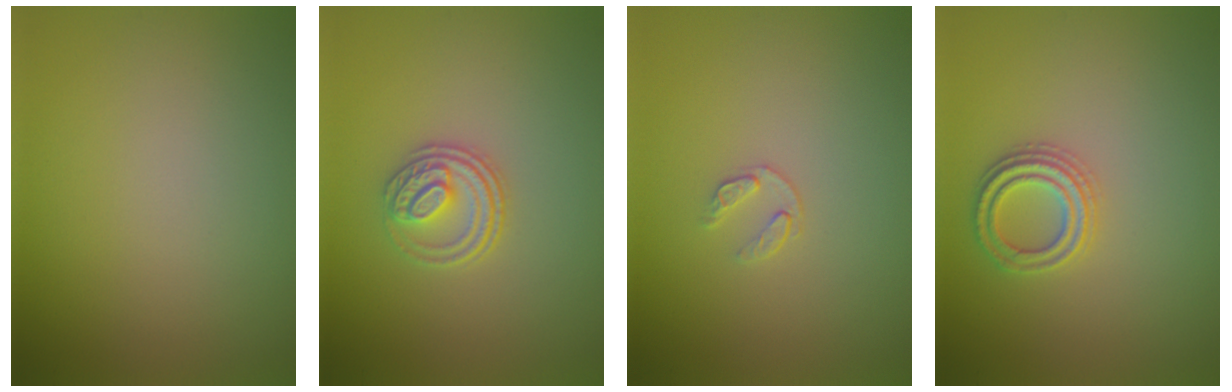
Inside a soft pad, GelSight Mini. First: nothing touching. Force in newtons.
{"total": 3.0, "press": 2.6, "slide": 1.5}
{"total": 0.9, "press": 0.5, "slide": 0.8}
{"total": 2.5, "press": 2.4, "slide": 0.4}